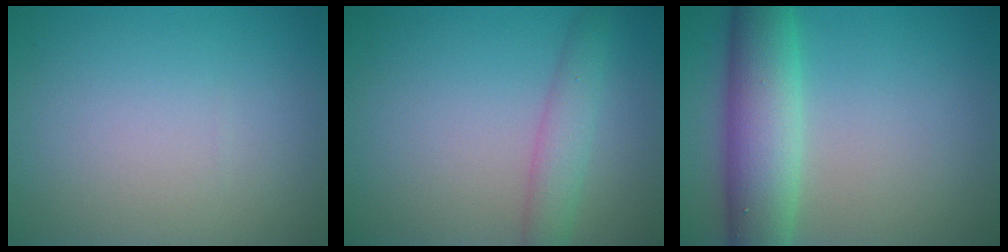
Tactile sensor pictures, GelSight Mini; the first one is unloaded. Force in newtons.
{"total": 2.8, "press": 2.8, "slide": 0.1}
{"total": 7.2, "press": 7.2, "slide": 0.4}